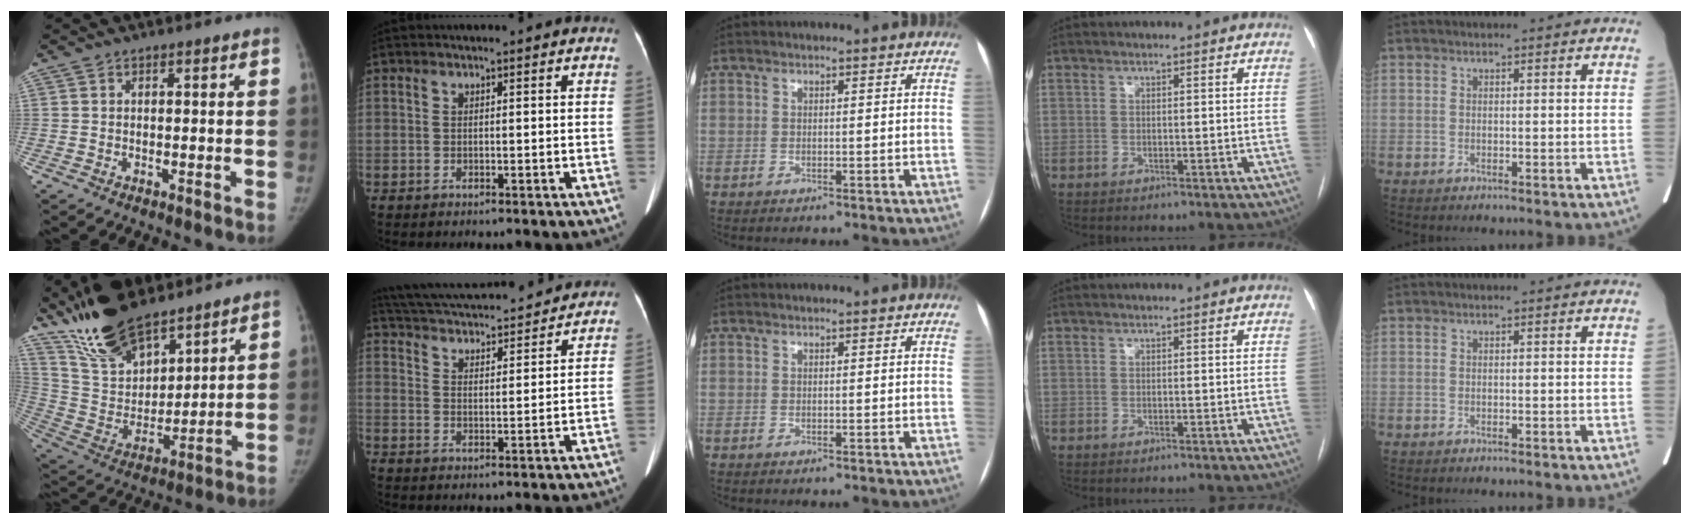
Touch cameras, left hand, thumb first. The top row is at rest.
{"thumb": {"total": 19.3, "force": [14.8, 7.8, 9.6], "torque": [-0.140, -0.068, 0.284]}, "index": {"total": 19.4, "force": [17.9, 3.0, 6.8], "torque": [-0.124, 0.024, 0.262]}}